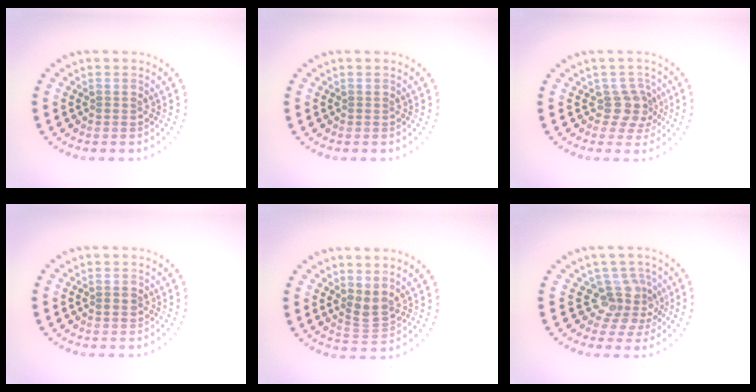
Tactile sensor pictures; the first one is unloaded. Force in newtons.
{"total": 0.0}
{"total": 2.5, "press": 1.9, "slide": 1.6}
{"total": 1.1, "press": 1.0, "slide": 0.3}
{"total": 2.1, "press": 1.7, "slide": 1.2}
{"total": 3.4, "press": 2.5, "slide": 2.4}